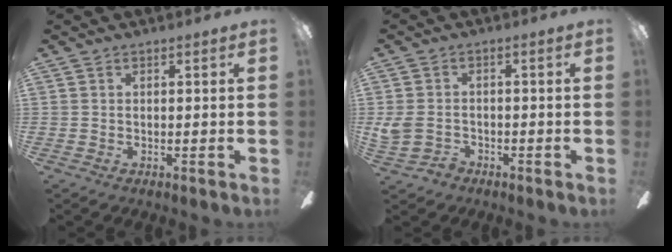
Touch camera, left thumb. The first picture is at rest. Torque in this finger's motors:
{"motor_torque": [0.04, 0.04, 0.28, -0.28, 0.00]}